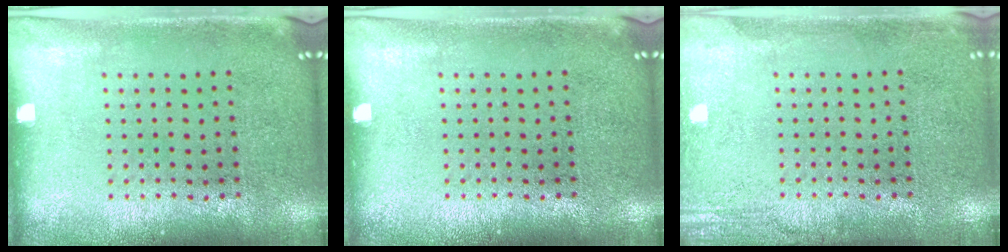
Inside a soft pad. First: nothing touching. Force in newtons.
{"total": 0.0}
{"total": 2.2, "press": 2.2, "slide": 0.4}